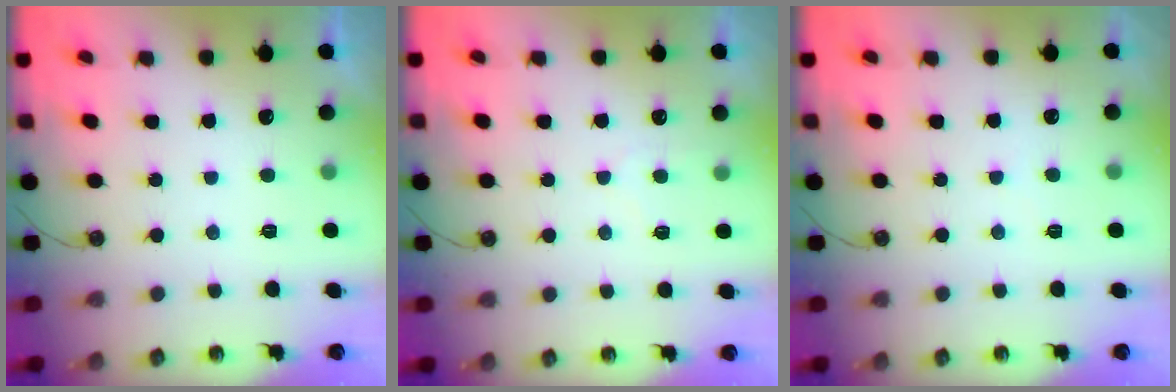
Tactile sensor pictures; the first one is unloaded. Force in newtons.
{"total": 5.0, "press": 5.0, "slide": 0.6}
{"total": 2.1, "press": 2.0, "slide": 0.4}